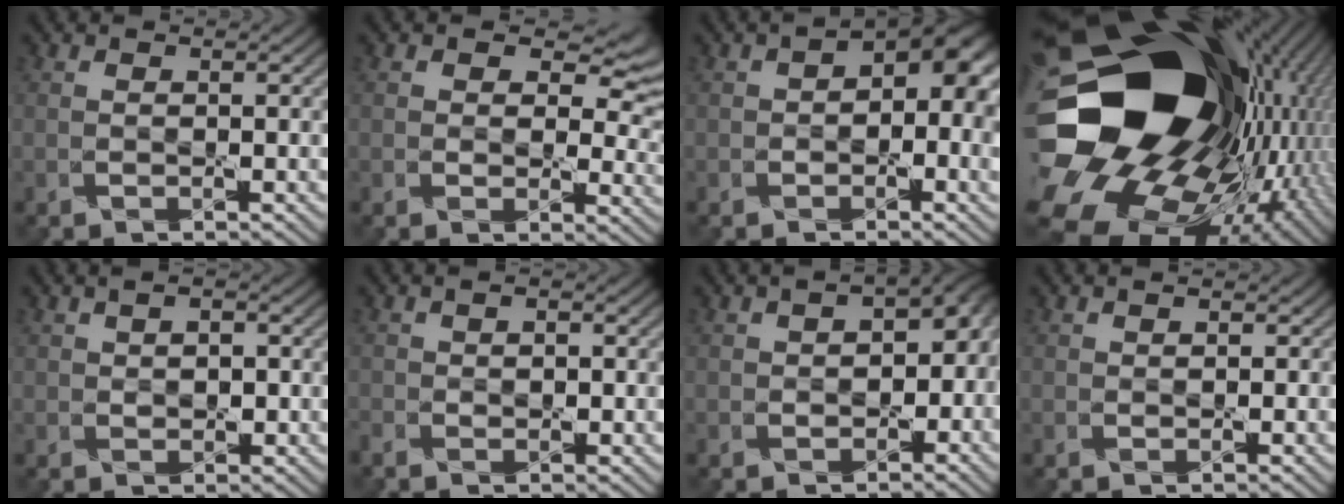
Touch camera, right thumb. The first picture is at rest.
{"total": 7.3, "force": [2.8, 5.1, 4.4], "torque": [-0.060, -0.007, 0.041]}
{"total": 9.4, "force": [1.2, 5.7, 7.5], "torque": [-0.094, -0.006, 0.011]}
{"total": 22.4, "force": [0.1, 16.5, 15.2], "torque": [-0.288, -0.072, 0.006]}
{"total": 2.0, "force": [0.2, 1.6, 1.2], "torque": [-0.021, 0.006, 0.001]}
{"total": 2.2, "force": [-1.3, 1.3, 1.1], "torque": [-0.028, -0.002, -0.031]}
{"total": 7.2, "force": [-1.2, 5.1, 4.9], "torque": [-0.044, -0.009, -0.010]}
{"total": 0.6, "force": [-0.1, 0.6, -0.2], "torque": [0.007, -0.001, -0.005]}